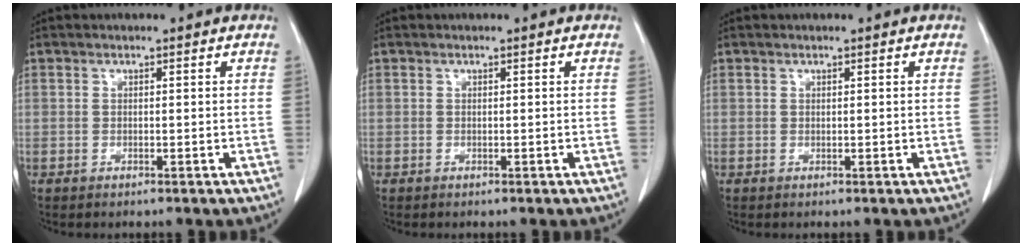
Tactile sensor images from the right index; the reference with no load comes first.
{"total": 0.0}
{"total": 0.0}